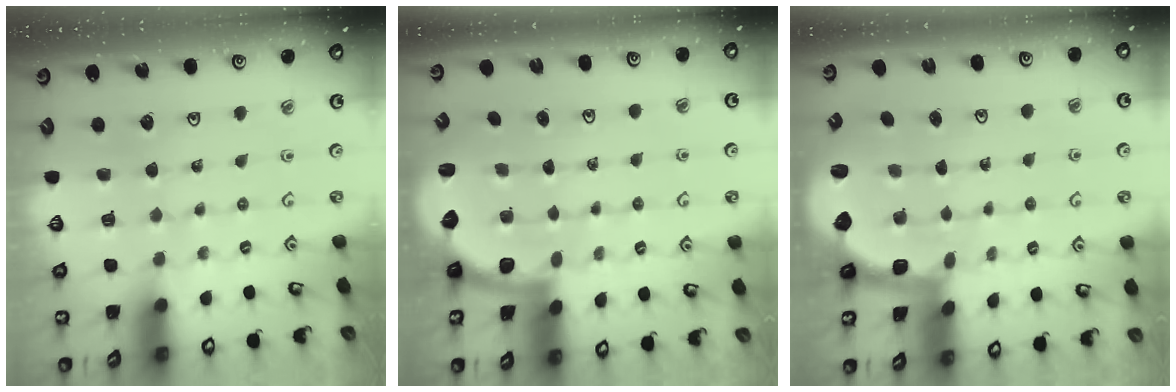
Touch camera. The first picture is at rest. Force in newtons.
{"total": 2.6, "press": 2.3, "slide": 1.2}
{"total": 2.6, "press": 2.1, "slide": 1.7}